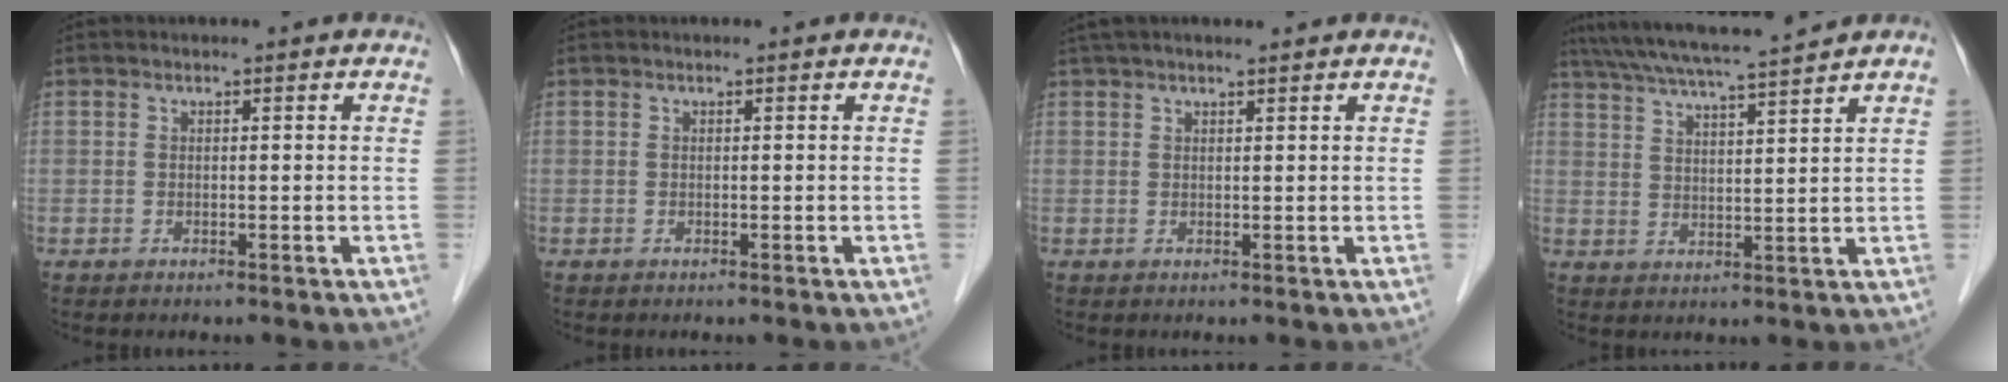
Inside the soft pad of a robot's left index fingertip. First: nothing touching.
{"total": 0.0}
{"total": 6.1, "force": [5.1, 0.5, 3.3], "torque": [-0.052, 0.035, 0.082]}
{"total": 11.8, "force": [10.4, -1.2, 5.5], "torque": [-0.098, 0.018, 0.163]}